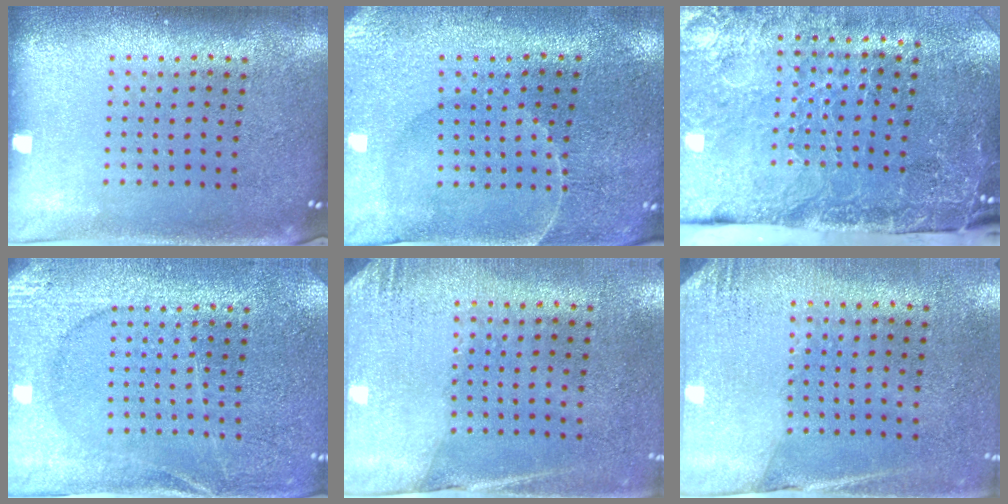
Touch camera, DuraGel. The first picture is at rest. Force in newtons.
{"total": 0.6, "press": 0.5, "slide": 0.4}
{"total": 4.9, "press": 3.7, "slide": 3.3}
{"total": 2.9, "press": 2.9, "slide": 0.3}
{"total": 2.6, "press": 2.3, "slide": 1.4}
{"total": 2.7, "press": 2.4, "slide": 1.3}